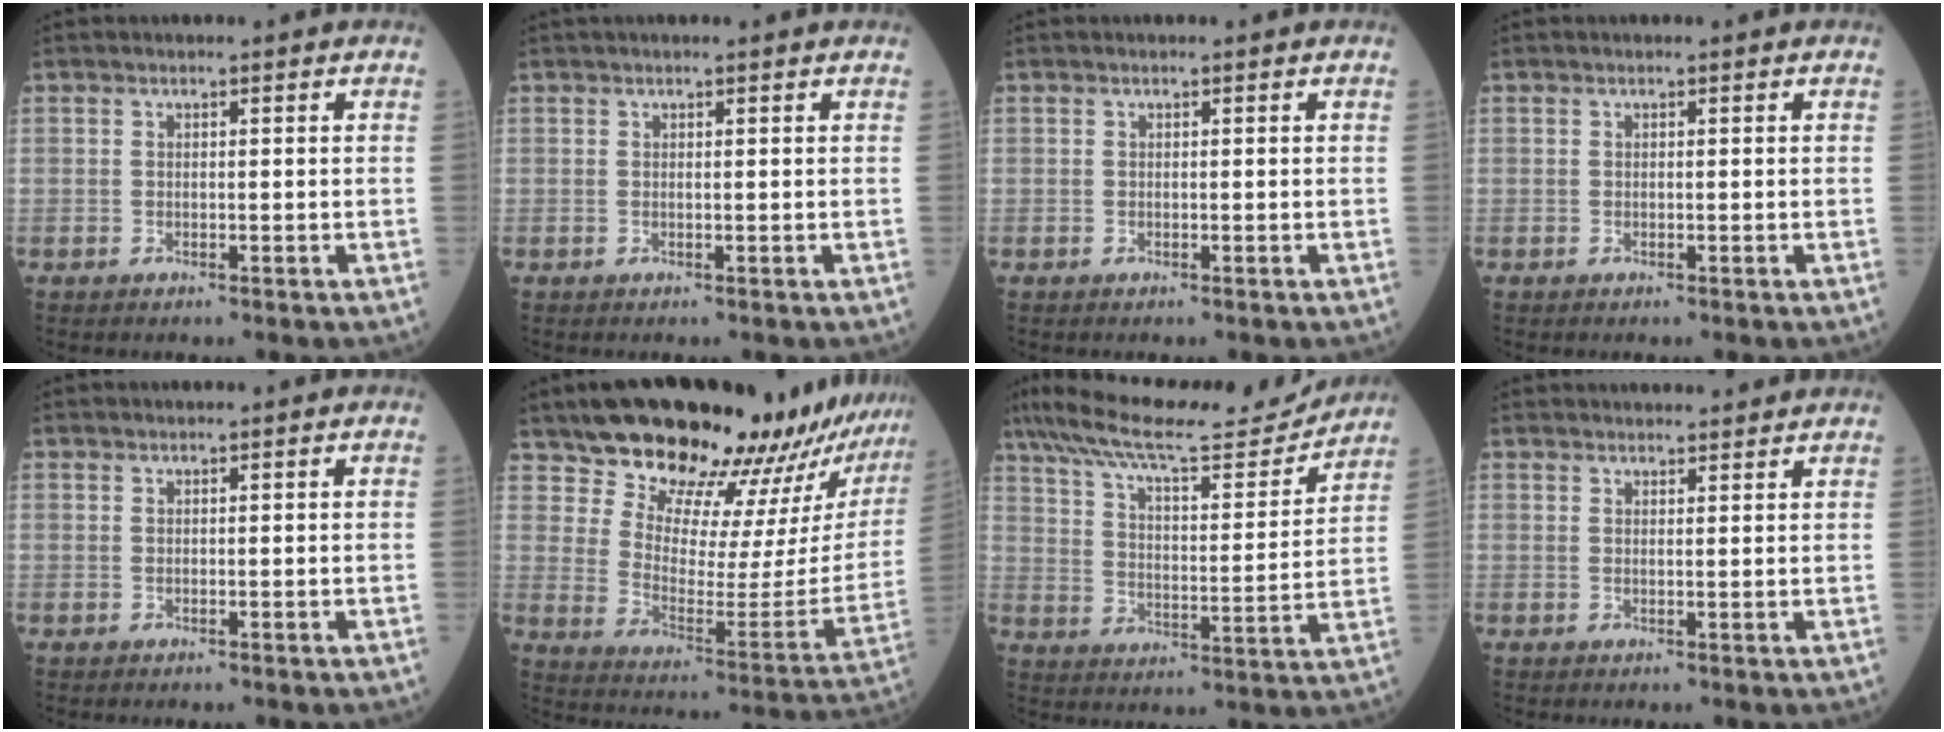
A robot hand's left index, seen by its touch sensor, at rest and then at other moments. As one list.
[{"total": 1.5, "force": [1.4, -0.1, 0.7], "torque": [-0.010, 0.013, 0.021]}, {"total": 0.0}, {"total": 0.0}, {"total": 0.0}, {"total": 25.3, "force": [22.9, 3.2, 10.2], "torque": [-0.148, -0.095, 0.308]}, {"total": 20.6, "force": [18.8, 2.8, 7.9], "torque": [-0.149, 0.004, 0.286]}, {"total": 8.5, "force": [8.1, 1.4, 2.1], "torque": [-0.019, 0.026, 0.100]}]